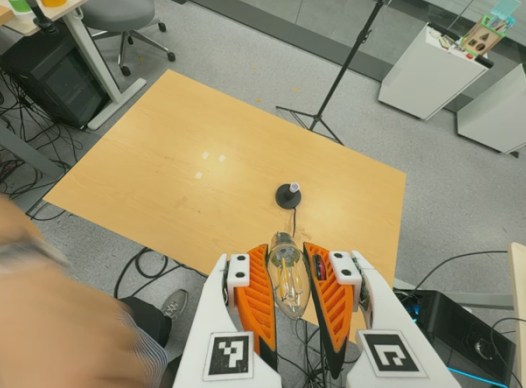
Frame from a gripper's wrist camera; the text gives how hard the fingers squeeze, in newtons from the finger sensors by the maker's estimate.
{"total": 23.2, "left": 24.7, "right": 21.8}